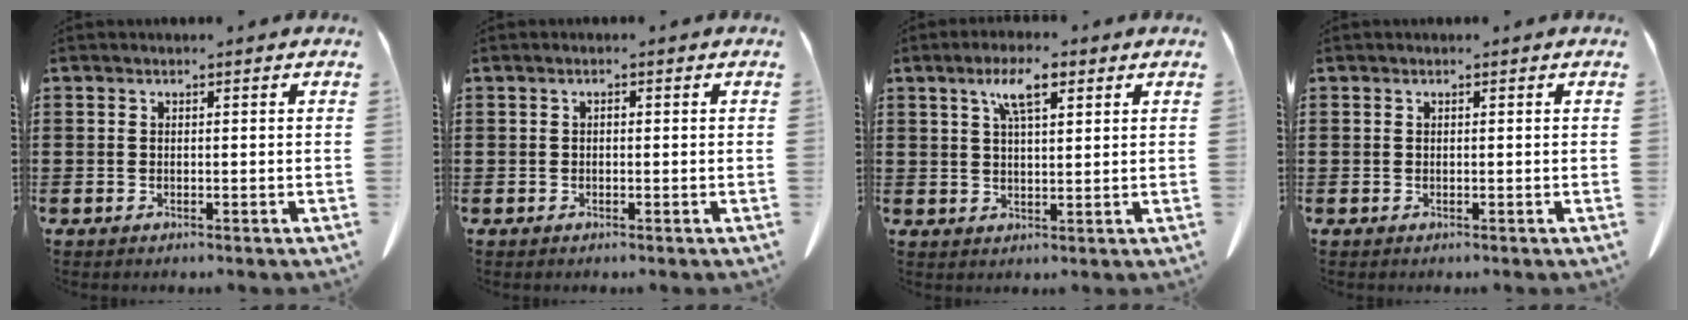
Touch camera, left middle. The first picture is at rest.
{"total": 0.6, "force": [-0.2, 0.3, 0.5], "torque": [-0.011, -0.001, -0.003]}
{"total": 6.2, "force": [3.4, 1.7, 4.9], "torque": [-0.097, 0.007, 0.055]}
{"total": 0.0}